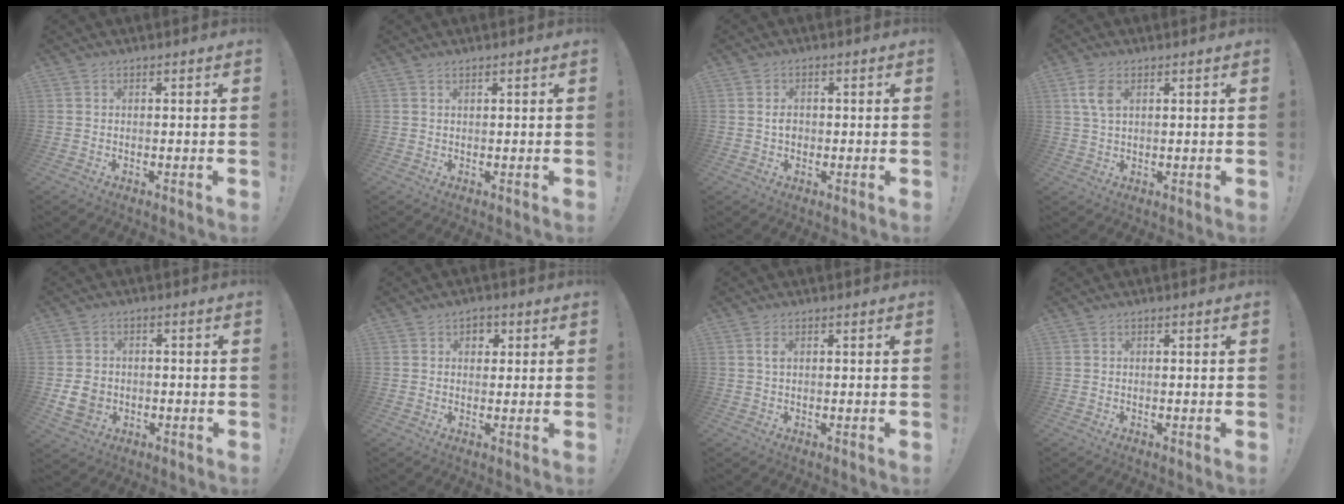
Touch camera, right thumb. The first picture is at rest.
{"total": 0.6, "force": [0.5, 0.0, 0.3], "torque": [0.000, -0.003, 0.008]}
{"total": 2.1, "force": [0.0, 1.7, 1.3], "torque": [-0.025, 0.004, 0.000]}
{"total": 5.4, "force": [2.0, 3.1, 3.9], "torque": [-0.076, -0.003, 0.037]}
{"total": 7.0, "force": [-1.4, 5.9, 3.6], "torque": [-0.058, 0.008, -0.023]}
{"total": 2.2, "force": [0.4, 2.0, 0.8], "torque": [-0.011, 0.001, 0.005]}
{"total": 1.5, "force": [0.4, 0.8, 1.2], "torque": [-0.025, 0.004, 0.007]}
{"total": 0.0}